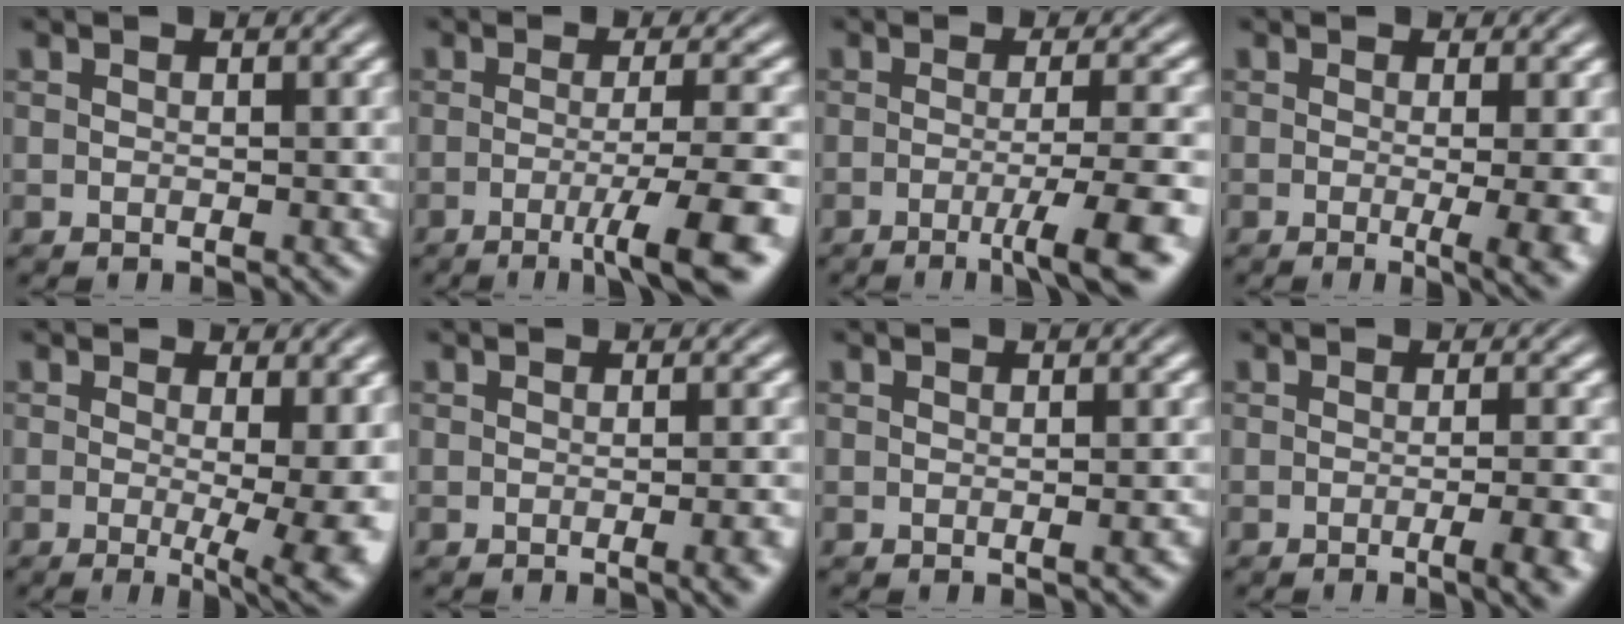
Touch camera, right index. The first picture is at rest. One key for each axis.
{"total": 6.3, "fx": -3.0, "fy": 0.0, "fz": 5.6, "tx": -0.066, "ty": -0.010, "tz": -0.043}
{"total": 5.7, "fx": -2.8, "fy": -0.2, "fz": 5.0, "tx": -0.059, "ty": -0.008, "tz": -0.040}
{"total": 4.6, "fx": -1.5, "fy": 0.3, "fz": 4.3, "tx": -0.050, "ty": -0.015, "tz": -0.021}
{"total": 6.0, "fx": -2.2, "fy": 1.1, "fz": 5.5, "tx": -0.071, "ty": -0.030, "tz": -0.026}
{"total": 1.7, "fx": -0.9, "fy": -0.3, "fz": 1.3, "tx": -0.020, "ty": 0.002, "tz": -0.015}
{"total": 0.6, "fx": -0.5, "fy": -0.1, "fz": 0.3, "tx": -0.009, "ty": 0.001, "tz": -0.009}
{"total": 3.1, "fx": -1.6, "fy": -0.2, "fz": 2.6, "tx": -0.029, "ty": -0.002, "tz": -0.025}